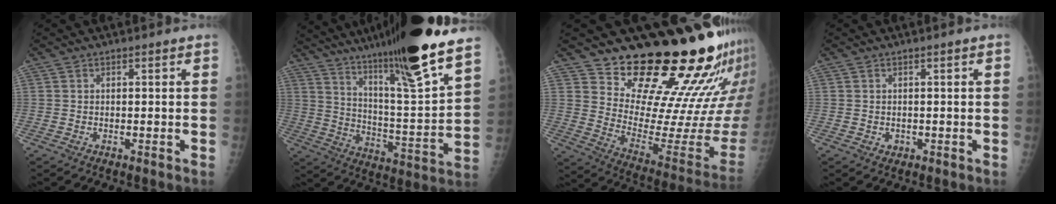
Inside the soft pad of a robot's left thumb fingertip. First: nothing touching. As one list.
[{"total": 25.1, "force": [18.9, 1.1, 16.4], "torque": [-0.254, -0.089, 0.302]}, {"total": 22.5, "force": [18.1, 5.4, 12.2], "torque": [-0.136, -0.172, 0.260]}, {"total": 0.9, "force": [-0.1, 0.8, 0.5], "torque": [-0.002, 0.003, 0.002]}]